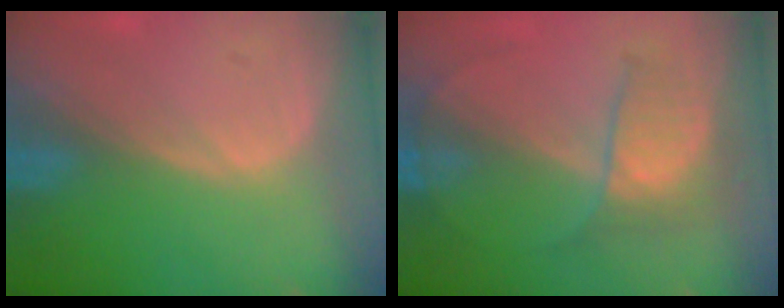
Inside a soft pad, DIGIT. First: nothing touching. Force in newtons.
{"total": 5.8, "press": 5.7, "slide": 1.4}